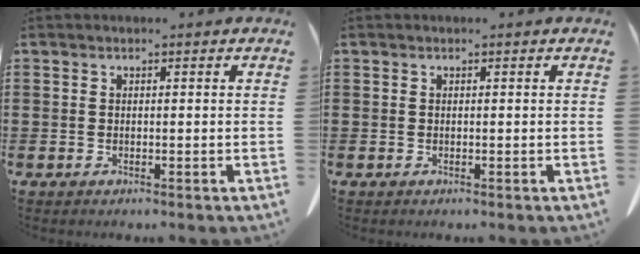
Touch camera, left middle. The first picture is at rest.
{"total": 0.0}